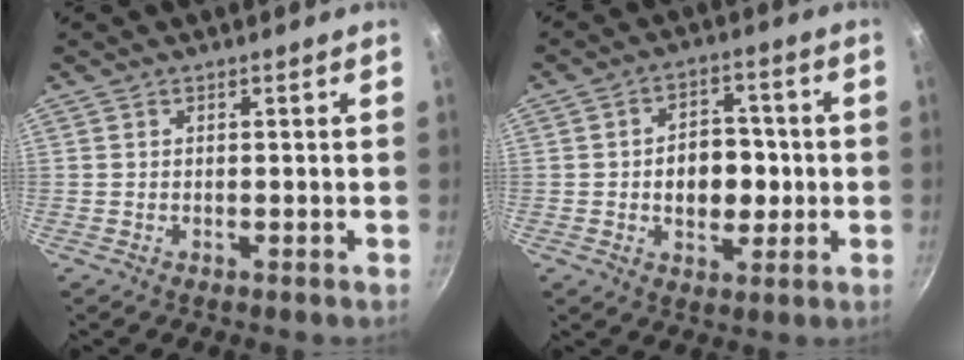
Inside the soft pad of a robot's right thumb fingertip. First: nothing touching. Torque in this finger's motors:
{"motor_torque": [-0.23, 0.45, 0.07, 0.15, 0.04]}